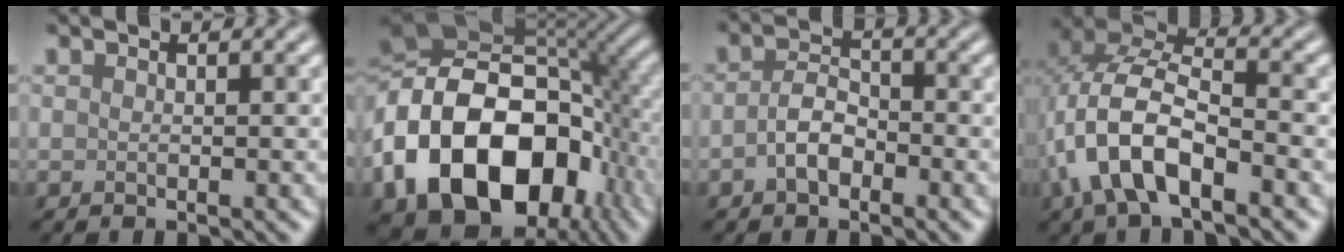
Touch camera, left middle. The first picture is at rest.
{"total": 18.4, "force": [-5.3, 12.7, 12.3], "torque": [-0.239, -0.011, -0.099]}
{"total": 2.8, "force": [-1.1, 1.7, 2.0], "torque": [-0.040, 0.005, -0.026]}
{"total": 8.2, "force": [-3.1, 3.8, 6.6], "torque": [-0.136, 0.011, -0.065]}